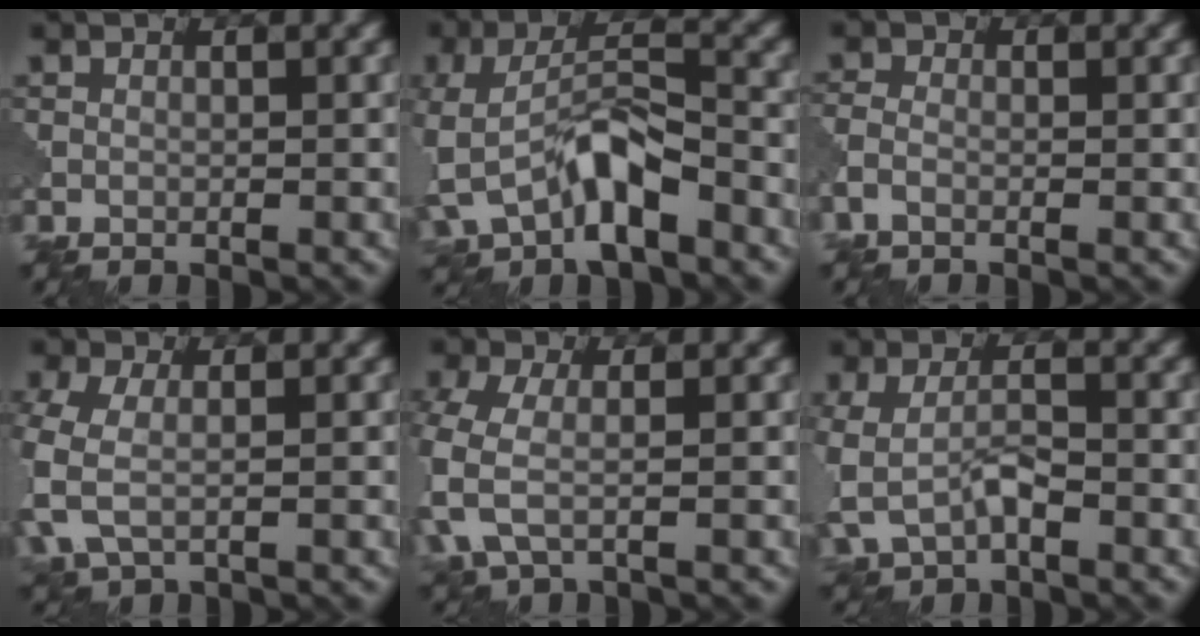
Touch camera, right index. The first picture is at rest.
{"total": 7.4, "force": [-3.3, 3.7, 5.5], "torque": [-0.108, 0.000, -0.067]}
{"total": 1.6, "force": [-1.0, 0.8, 1.0], "torque": [-0.026, -0.005, -0.024]}
{"total": 4.8, "force": [-1.0, 2.9, 3.8], "torque": [-0.110, -0.003, -0.027]}
{"total": 4.8, "force": [-1.4, 2.3, 3.9], "torque": [-0.111, -0.003, -0.037]}
{"total": 4.4, "force": [-1.3, 2.5, 3.3], "torque": [-0.088, -0.008, -0.026]}